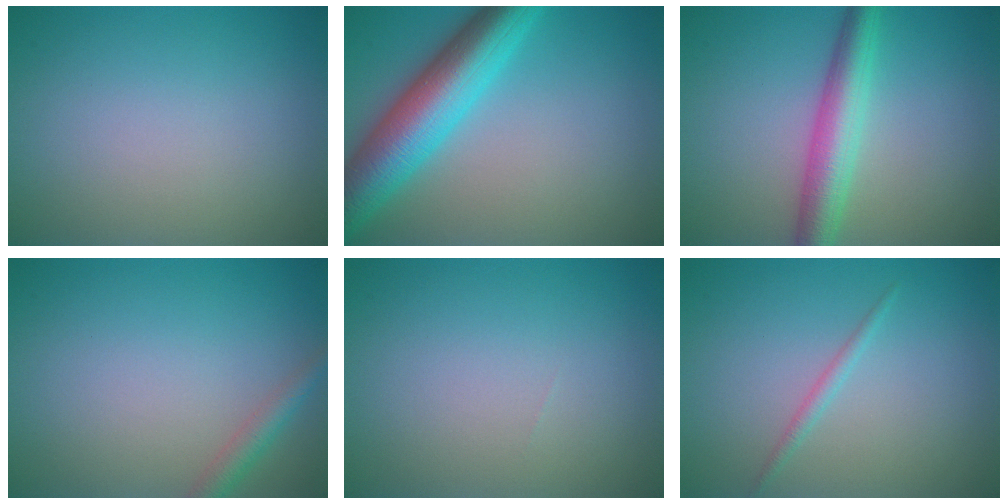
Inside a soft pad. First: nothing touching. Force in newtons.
{"total": 8.7, "press": 8.7, "slide": 0.1}
{"total": 4.8, "press": 4.8, "slide": 0.1}
{"total": 1.9, "press": 1.9, "slide": 0.0}
{"total": 0.0}
{"total": 1.0, "press": 1.0, "slide": 0.0}